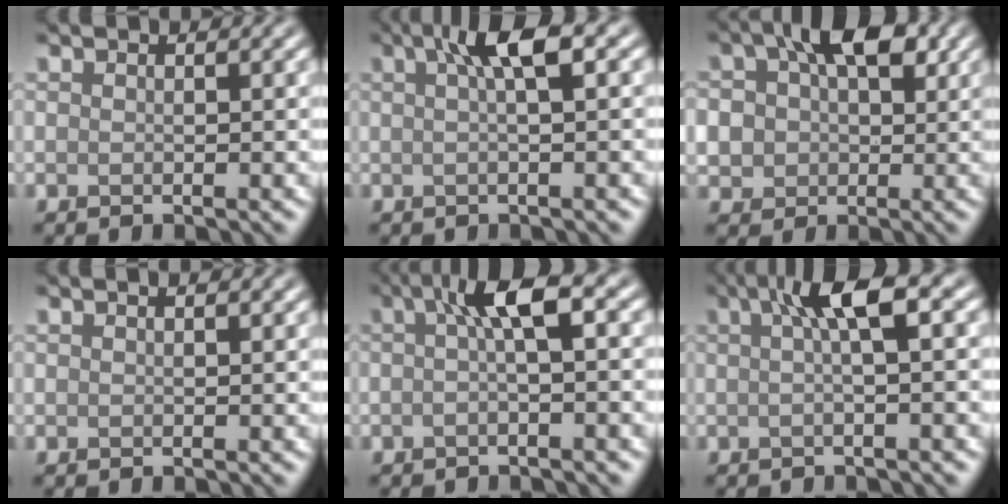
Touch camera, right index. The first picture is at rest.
{"total": 4.1, "force": [1.3, 0.7, 3.8], "torque": [-0.057, 0.014, 0.016]}
{"total": 8.6, "force": [1.6, 6.4, 5.5], "torque": [-0.095, 0.009, 0.025]}
{"total": 0.6, "force": [0.4, 0.1, 0.4], "torque": [-0.006, 0.003, 0.007]}
{"total": 4.1, "force": [0.4, 0.8, 4.0], "torque": [-0.065, 0.018, 0.001]}
{"total": 4.4, "force": [1.0, 0.8, 4.2], "torque": [-0.065, 0.016, 0.012]}